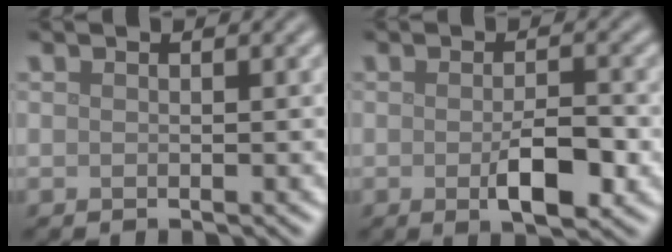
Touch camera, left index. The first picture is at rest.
{"total": 4.2, "force": [-1.3, 1.5, 3.8], "torque": [-0.061, -0.006, -0.019]}